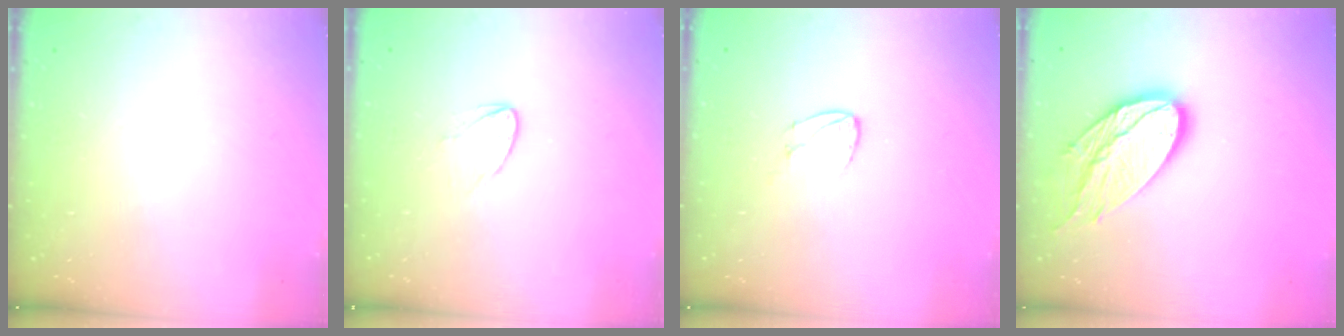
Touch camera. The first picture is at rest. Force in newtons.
{"total": 2.9, "press": 2.9, "slide": 0.2}
{"total": 5.8, "press": 5.8, "slide": 0.5}
{"total": 15.5, "press": 15.4, "slide": 1.1}